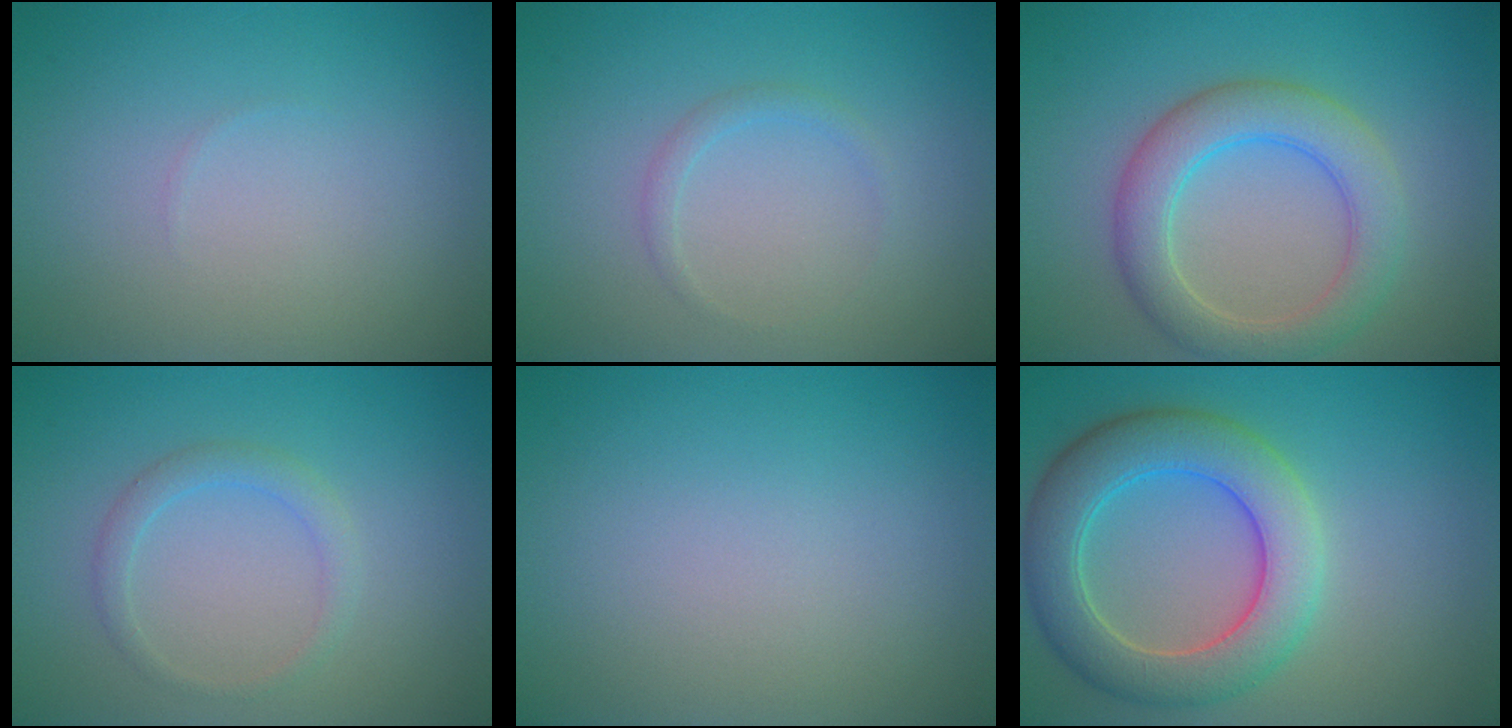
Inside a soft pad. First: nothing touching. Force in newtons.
{"total": 1.0, "press": 1.0, "slide": 0.0}
{"total": 5.2, "press": 5.2, "slide": 0.3}
{"total": 1.7, "press": 1.7, "slide": 0.1}
{"total": 0.0}
{"total": 7.1, "press": 7.0, "slide": 0.6}